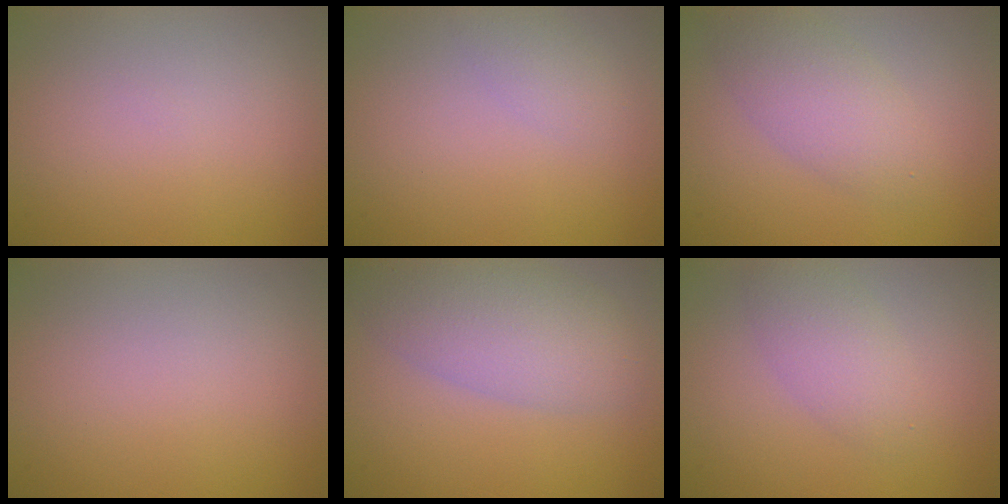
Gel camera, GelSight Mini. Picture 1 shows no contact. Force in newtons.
{"total": 1.5, "press": 1.5, "slide": 0.1}
{"total": 3.8, "press": 3.8, "slide": 0.2}
{"total": 0.0}
{"total": 6.1, "press": 6.1, "slide": 0.5}
{"total": 2.8, "press": 2.8, "slide": 0.1}